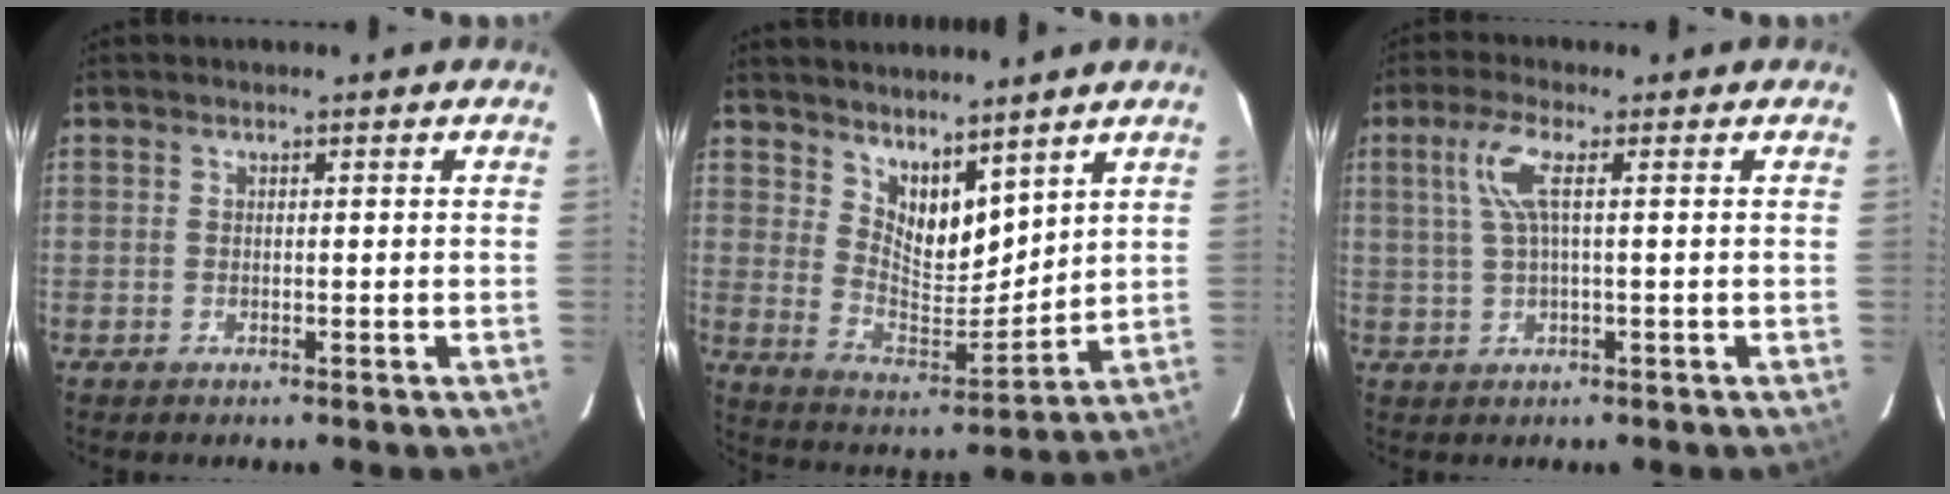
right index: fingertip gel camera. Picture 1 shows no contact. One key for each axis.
{"total": 10.4, "fx": 7.9, "fy": 4.4, "fz": 5.3, "tx": -0.083, "ty": -0.010, "tz": 0.152}
{"total": 5.3, "fx": 1.3, "fy": 0.3, "fz": 5.1, "tx": -0.106, "ty": 0.005, "tz": 0.032}